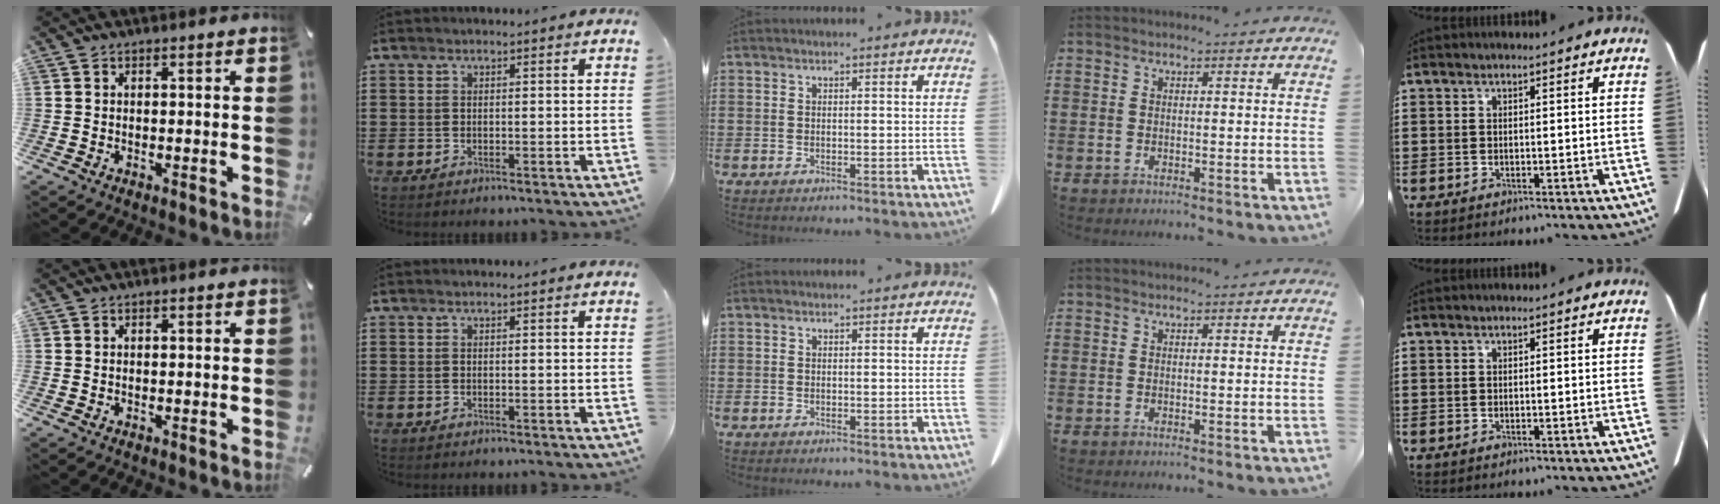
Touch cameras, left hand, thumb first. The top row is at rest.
{}